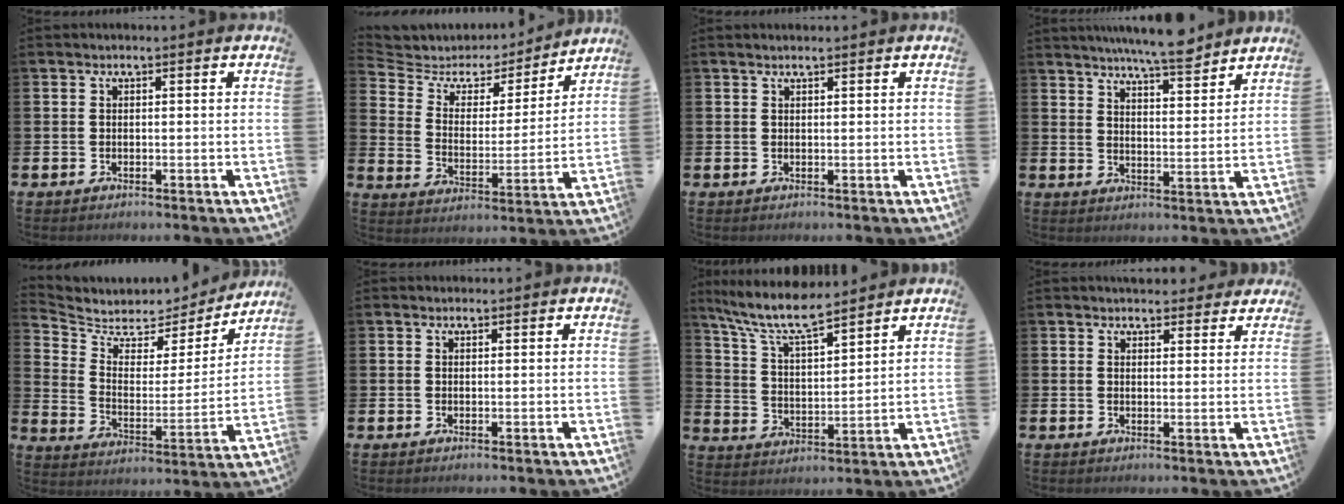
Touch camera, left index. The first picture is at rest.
{"total": 5.8, "force": [4.7, 3.2, 1.2], "torque": [-0.060, -0.031, 0.076]}
{"total": 0.8, "force": [0.8, 0.1, 0.2], "torque": [-0.003, 0.001, 0.014]}
{"total": 7.4, "force": [7.0, 0.4, 2.4], "torque": [-0.054, -0.033, 0.125]}
{"total": 5.9, "force": [5.3, 2.5, 0.5], "torque": [-0.051, -0.046, 0.089]}
{"total": 0.9, "force": [0.9, 0.4, 0.0], "torque": [0.008, 0.000, 0.014]}
{"total": 9.2, "force": [8.1, 1.4, 4.1], "torque": [-0.113, -0.035, 0.145]}
{"total": 3.7, "force": [3.6, 1.0, 0.1], "torque": [0.000, -0.018, 0.066]}